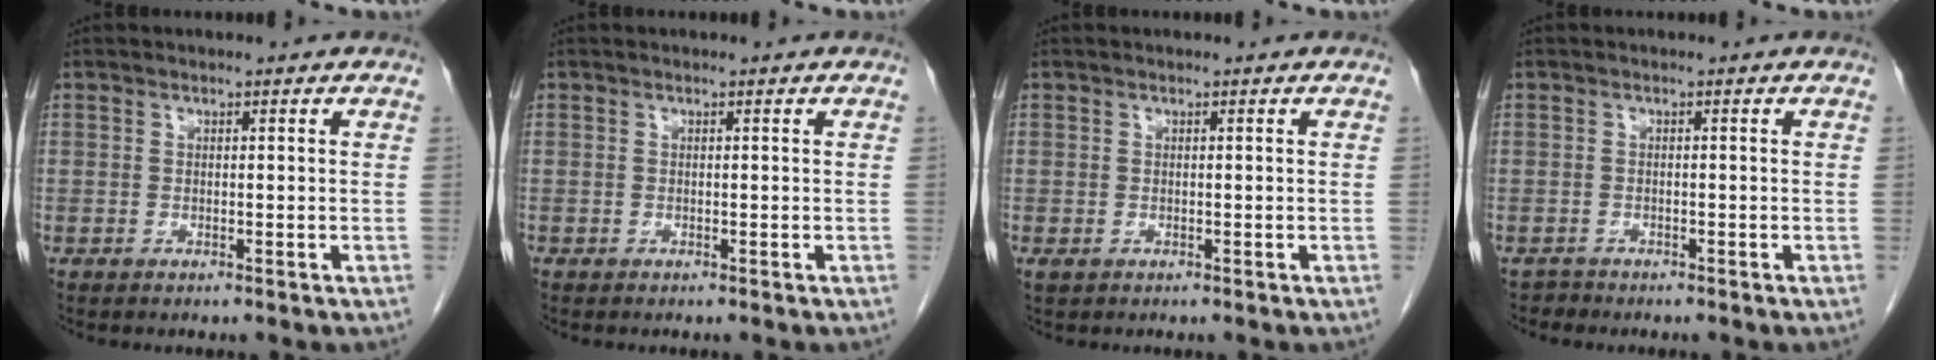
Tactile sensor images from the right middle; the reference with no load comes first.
{"total": 0.0}
{"total": 0.5, "force": [0.1, 0.4, 0.3], "torque": [-0.010, 0.000, 0.005]}
{"total": 0.8, "force": [-0.7, 0.2, -0.3], "torque": [0.000, -0.003, -0.015]}